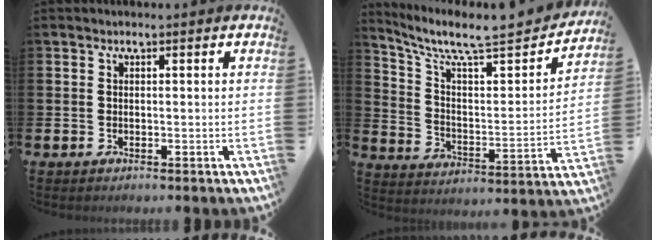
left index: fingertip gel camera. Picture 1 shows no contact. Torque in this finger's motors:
{"motor_torque": [0.75, -1.39, 0.30, 0.16]}